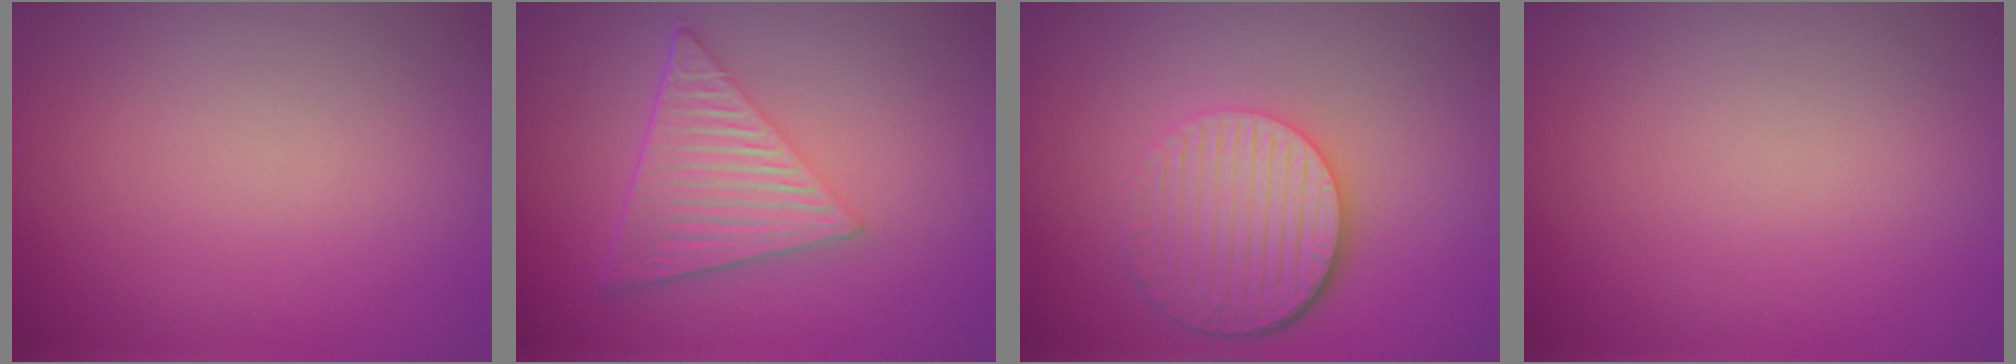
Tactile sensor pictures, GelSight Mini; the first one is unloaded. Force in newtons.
{"total": 6.3, "press": 4.2, "slide": 4.7}
{"total": 5.4, "press": 4.0, "slide": 3.6}
{"total": 0.0}